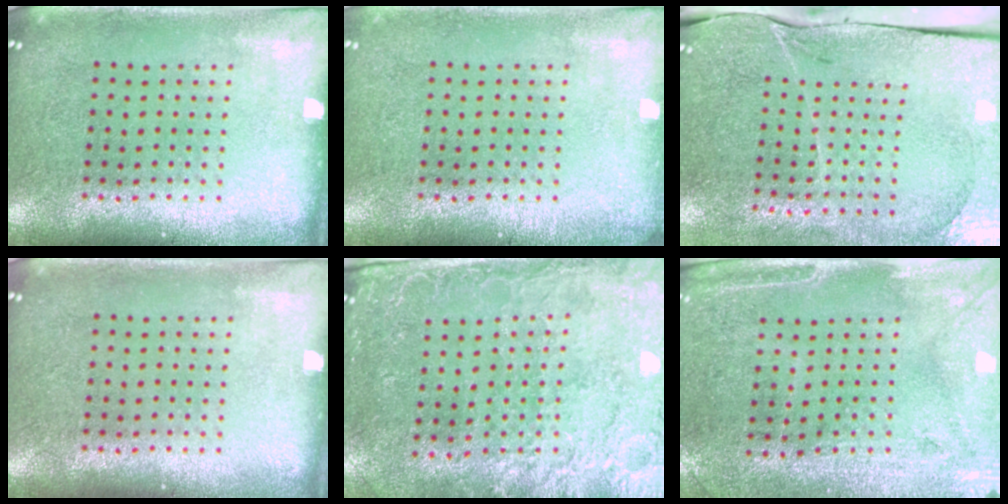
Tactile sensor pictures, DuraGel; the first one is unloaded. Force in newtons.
{"total": 0.7, "press": 0.7, "slide": 0.0}
{"total": 3.4, "press": 3.2, "slide": 1.4}
{"total": 0.0}
{"total": 2.7, "press": 2.4, "slide": 1.2}
{"total": 2.9, "press": 2.5, "slide": 1.5}